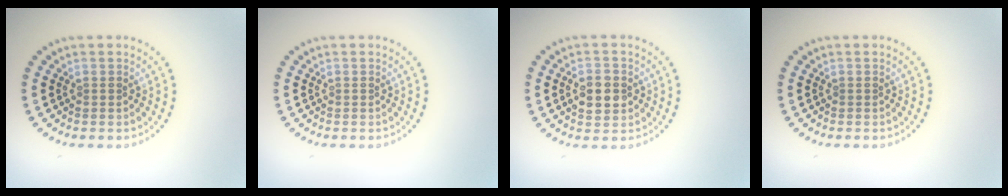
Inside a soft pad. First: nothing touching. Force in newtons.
{"total": 0.0}
{"total": 3.5, "press": 3.5, "slide": 0.2}
{"total": 0.0}